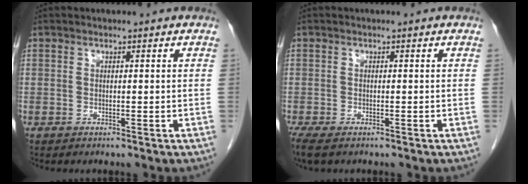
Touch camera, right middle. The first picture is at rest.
{"total": 4.0, "force": [-2.8, 1.6, 2.4], "torque": [-0.052, -0.014, -0.047]}